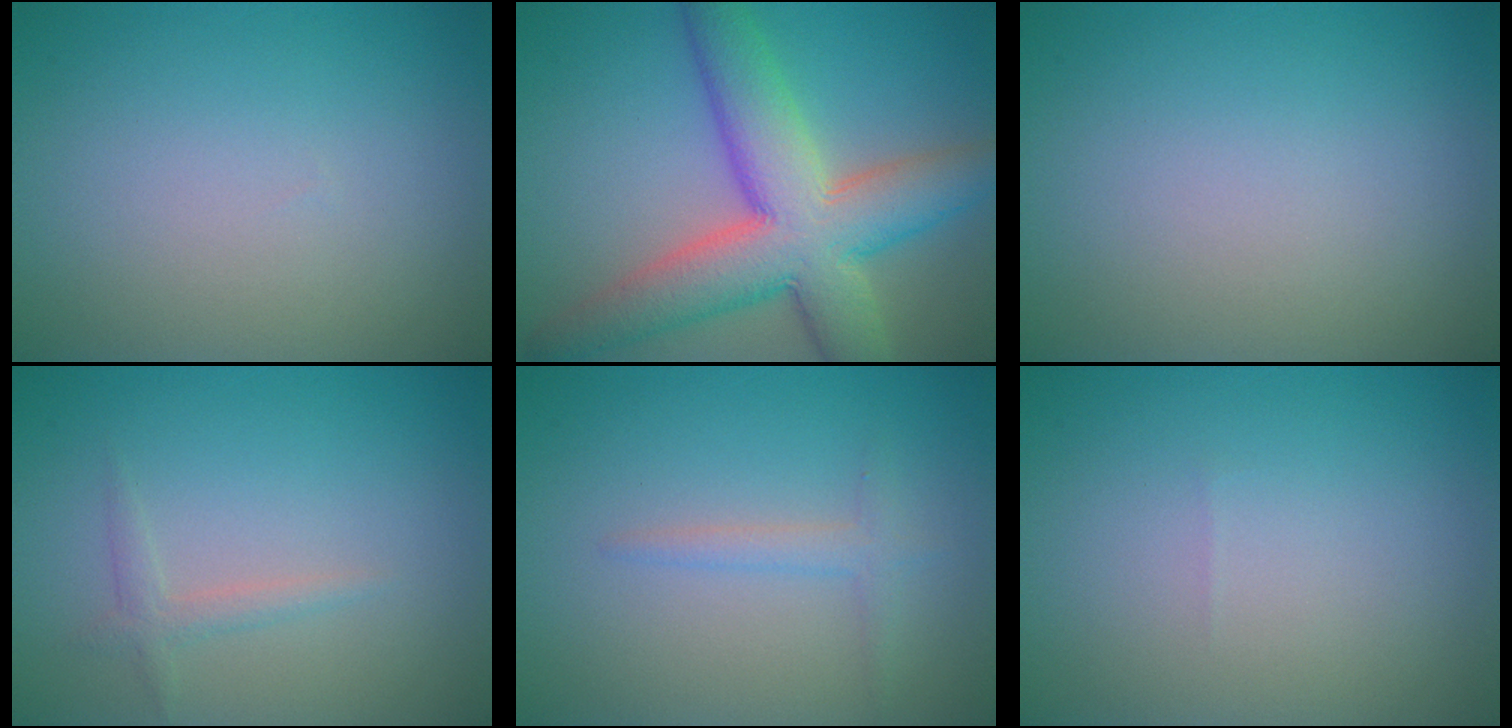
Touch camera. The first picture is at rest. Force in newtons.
{"total": 10.4, "press": 10.4, "slide": 0.6}
{"total": 0.0}
{"total": 1.3, "press": 1.3, "slide": 0.0}
{"total": 1.5, "press": 1.5, "slide": 0.1}
{"total": 0.0}